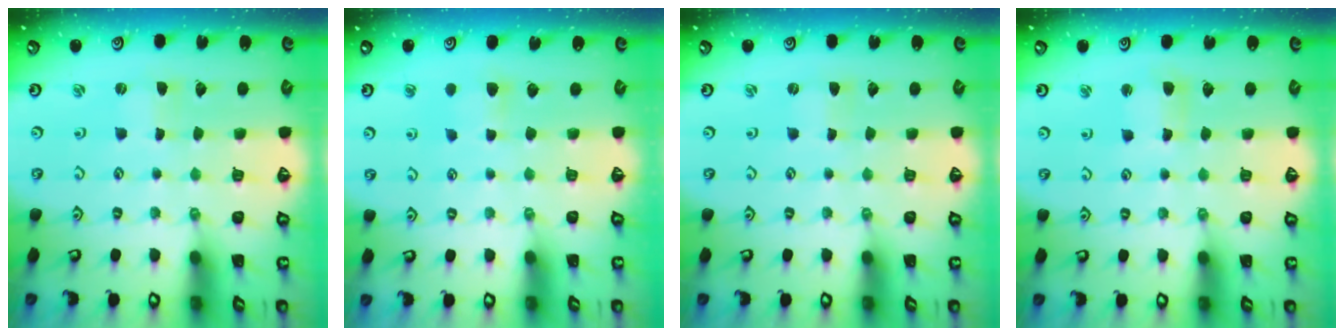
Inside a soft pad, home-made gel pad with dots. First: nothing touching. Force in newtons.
{"total": 3.9, "press": 3.9, "slide": 0.7}
{"total": 0.0}
{"total": 3.3, "press": 3.3, "slide": 0.4}